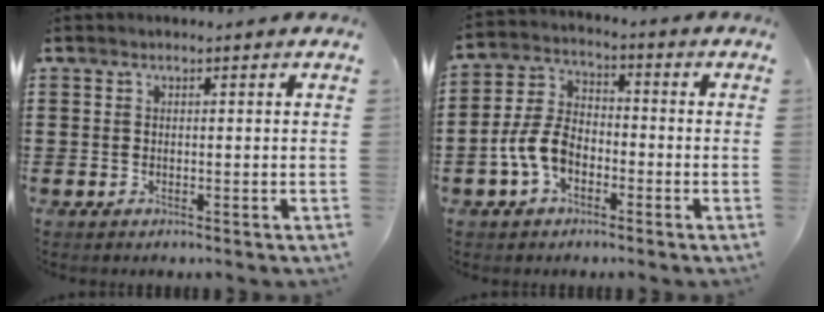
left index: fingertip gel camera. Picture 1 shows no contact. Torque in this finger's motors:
{"motor_torque": [0.60, 0.45, 0.67, 0.10]}